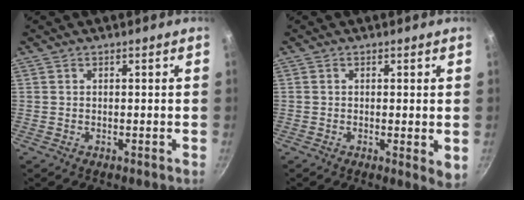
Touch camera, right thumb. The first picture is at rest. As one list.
[{"total": 4.1, "force": [-0.1, 1.1, 3.9], "torque": [-0.051, -0.014, -0.004]}]